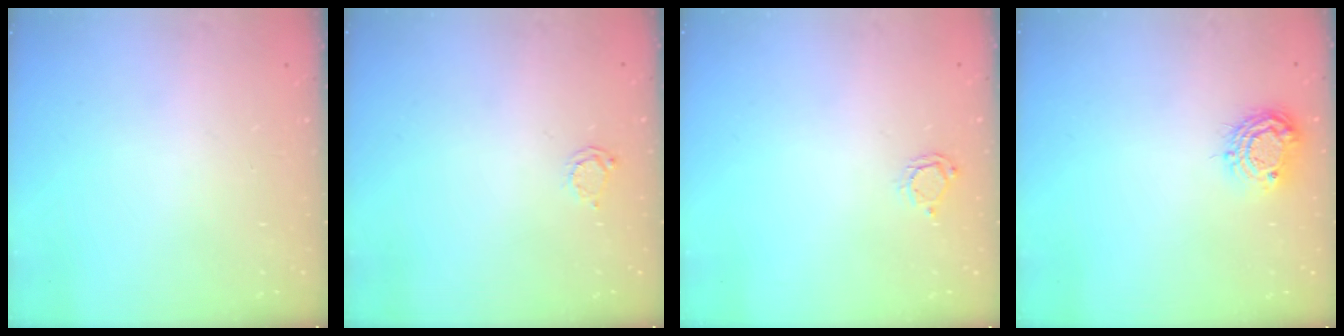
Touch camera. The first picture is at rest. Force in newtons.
{"total": 2.3, "press": 2.3, "slide": 0.3}
{"total": 3.8, "press": 3.7, "slide": 0.6}
{"total": 8.6, "press": 8.5, "slide": 0.9}